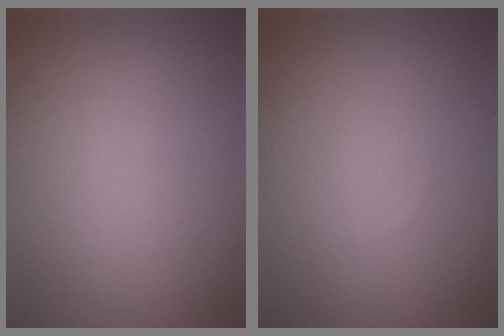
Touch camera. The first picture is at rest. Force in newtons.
{"total": 0.0}